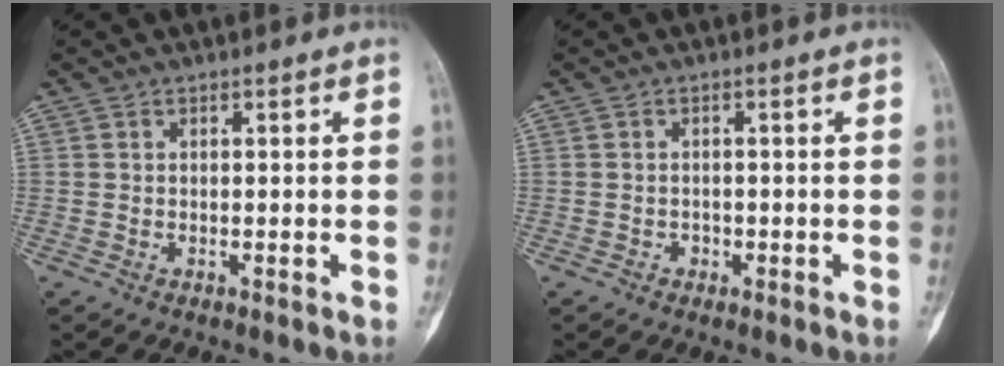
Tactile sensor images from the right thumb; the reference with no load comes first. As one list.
[{"total": 0.9, "force": [-0.5, 0.8, 0.3], "torque": [0.000, 0.004, -0.009]}]